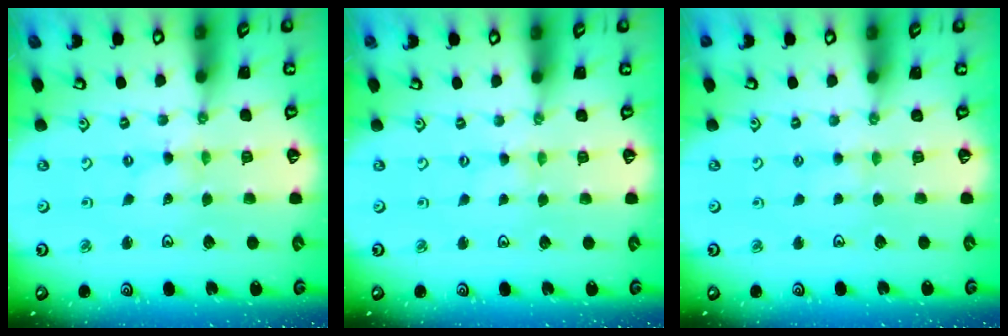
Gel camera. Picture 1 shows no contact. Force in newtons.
{"total": 0.0}
{"total": 2.1, "press": 2.0, "slide": 0.4}